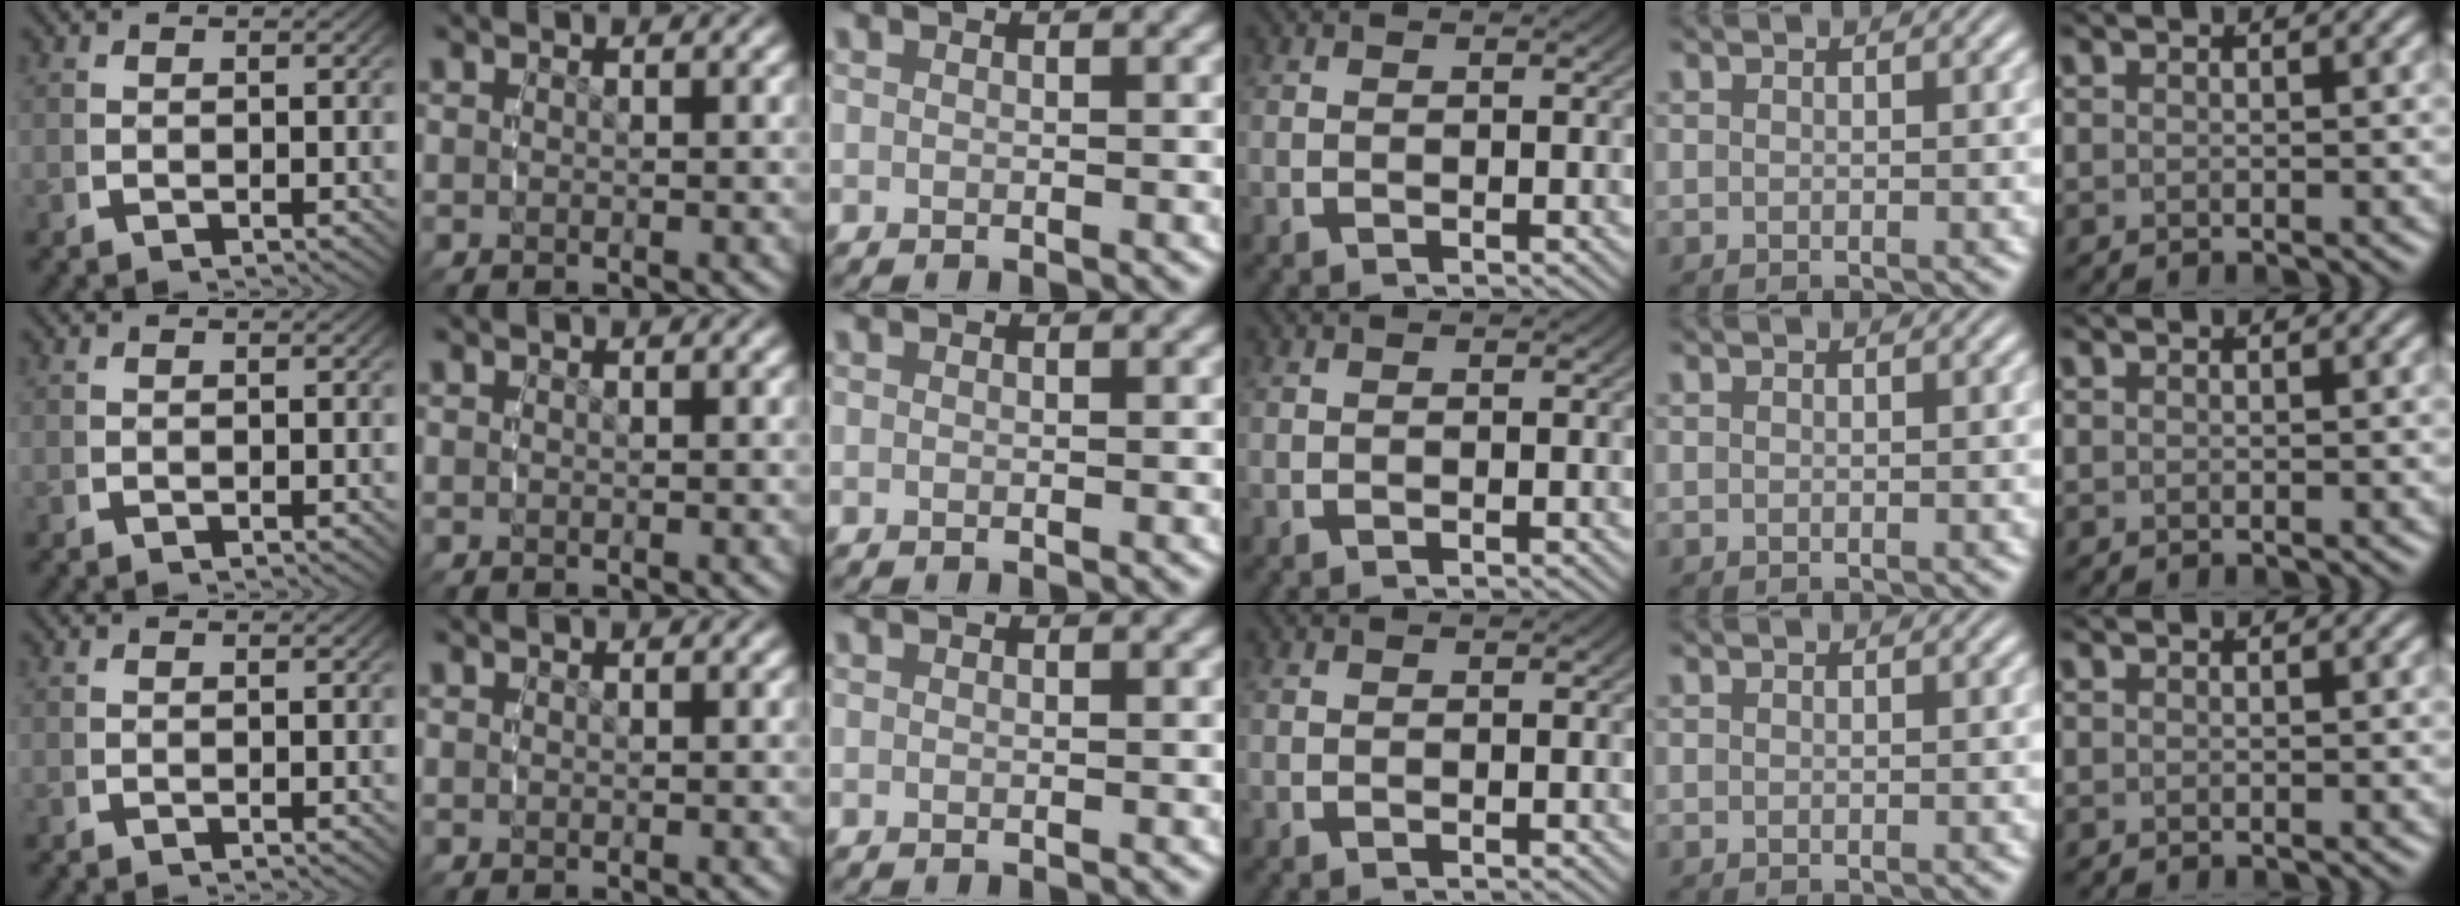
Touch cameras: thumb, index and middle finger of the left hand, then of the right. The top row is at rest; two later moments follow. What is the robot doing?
{"motion": "reach", "object": "markers"}